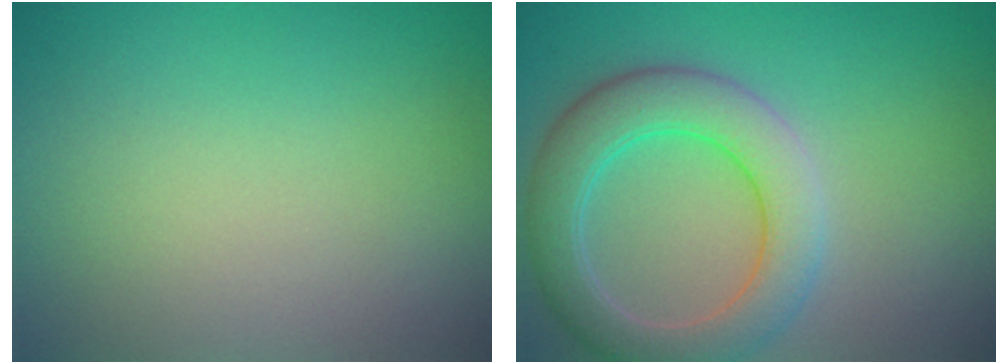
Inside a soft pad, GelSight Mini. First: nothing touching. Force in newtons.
{"total": 6.0, "press": 6.0, "slide": 0.3}